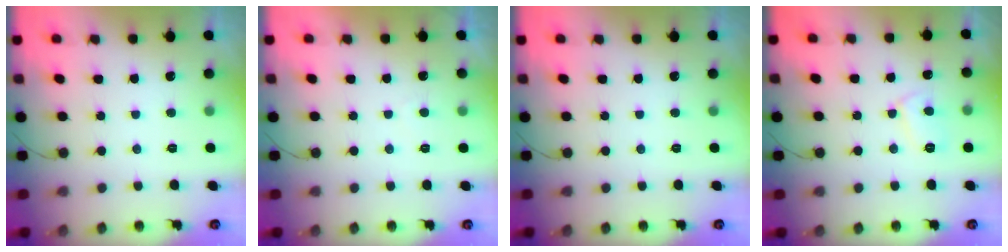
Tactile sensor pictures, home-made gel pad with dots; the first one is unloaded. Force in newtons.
{"total": 1.0, "press": 0.8, "slide": 0.5}
{"total": 0.0}
{"total": 5.6, "press": 5.6, "slide": 0.5}